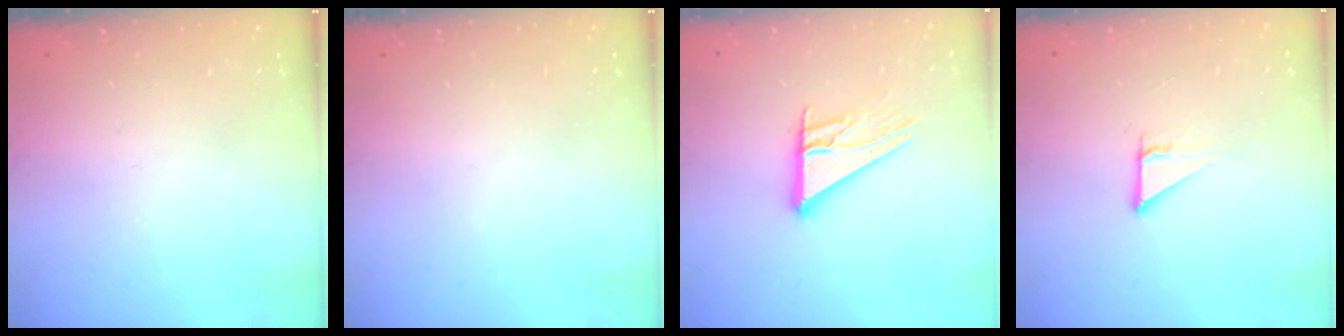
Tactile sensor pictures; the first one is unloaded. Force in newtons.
{"total": 0.0}
{"total": 12.9, "press": 12.9, "slide": 1.2}
{"total": 3.7, "press": 3.7, "slide": 0.2}